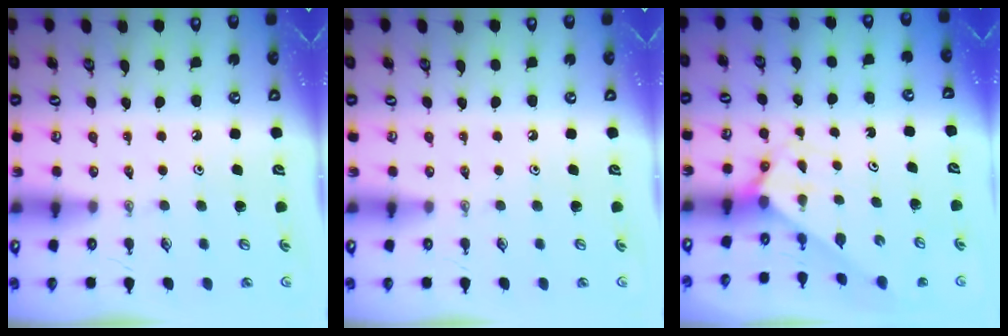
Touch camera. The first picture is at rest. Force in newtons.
{"total": 0.0}
{"total": 2.7, "press": 2.7, "slide": 0.2}